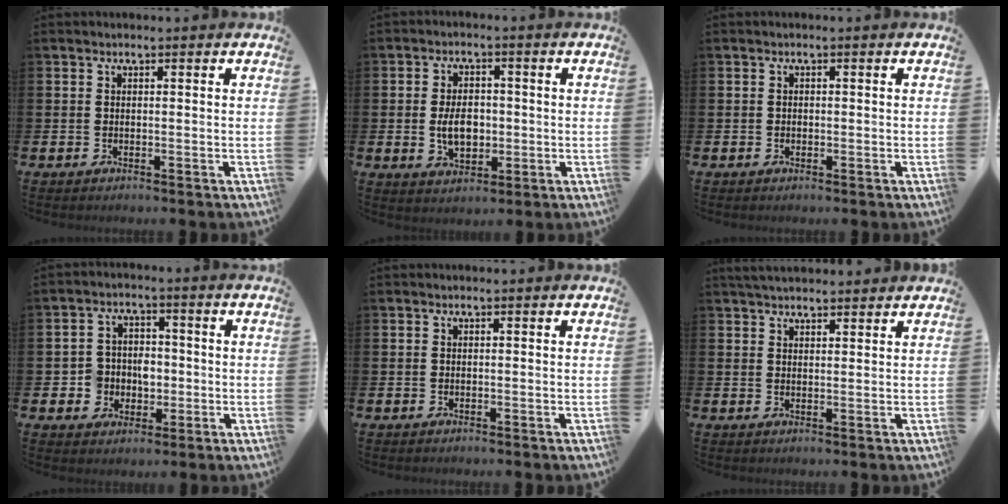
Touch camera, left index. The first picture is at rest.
{"total": 5.1, "force": [-0.3, 3.3, 3.9], "torque": [-0.057, 0.003, -0.011]}
{"total": 0.6, "force": [-0.1, 0.5, 0.2], "torque": [-0.009, 0.007, -0.004]}
{"total": 4.6, "force": [-0.7, 4.4, 1.0], "torque": [-0.034, 0.011, -0.018]}
{"total": 0.0}
{"total": 3.1, "force": [3.0, 0.6, 0.6], "torque": [-0.014, -0.007, 0.055]}